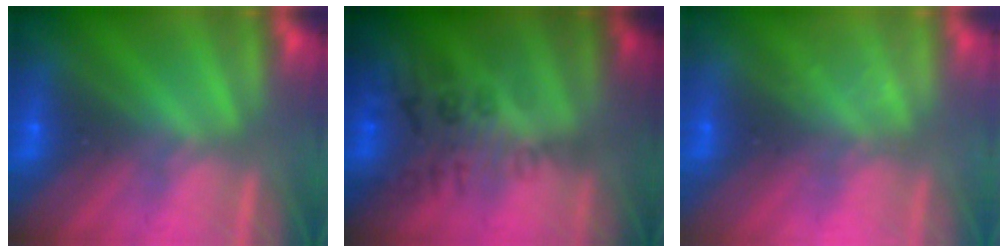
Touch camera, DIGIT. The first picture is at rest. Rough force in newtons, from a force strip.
{"total": 2.9}
{"total": 2.3}